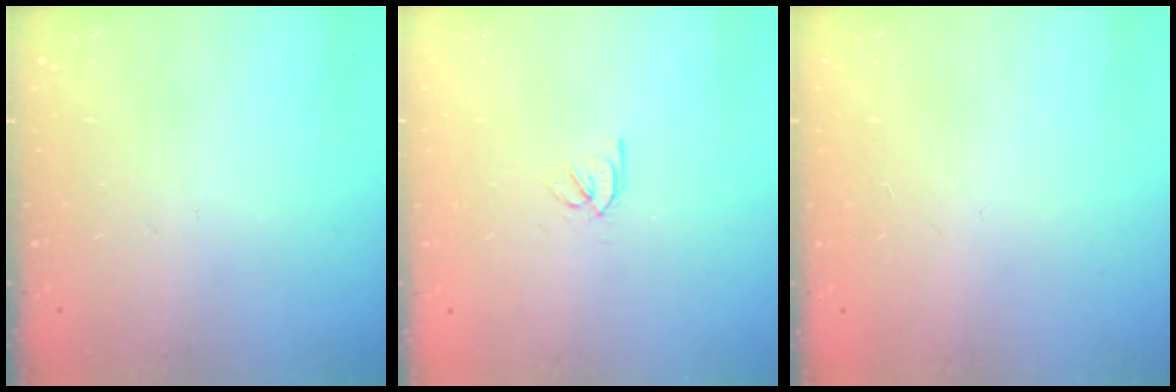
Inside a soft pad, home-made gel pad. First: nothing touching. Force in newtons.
{"total": 2.5, "press": 2.4, "slide": 0.7}
{"total": 0.8, "press": 0.8, "slide": 0.2}